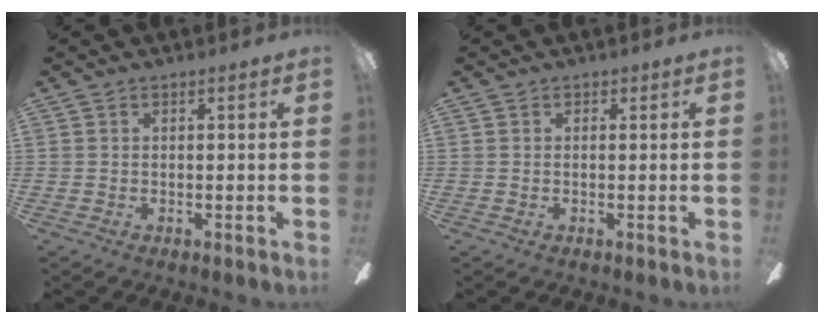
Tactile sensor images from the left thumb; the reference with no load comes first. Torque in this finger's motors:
{"motor_torque": [-0.11, 0.11, -0.10, 0.27, 0.00]}